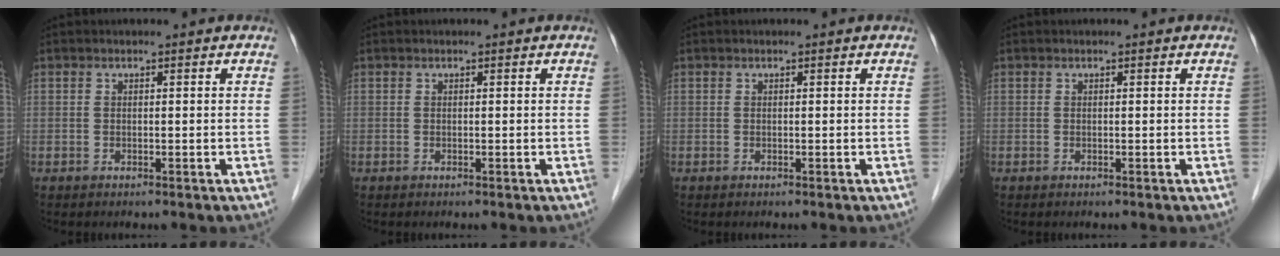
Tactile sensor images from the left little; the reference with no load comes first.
{"total": 0.0}
{"total": 0.0}
{"total": 0.0}